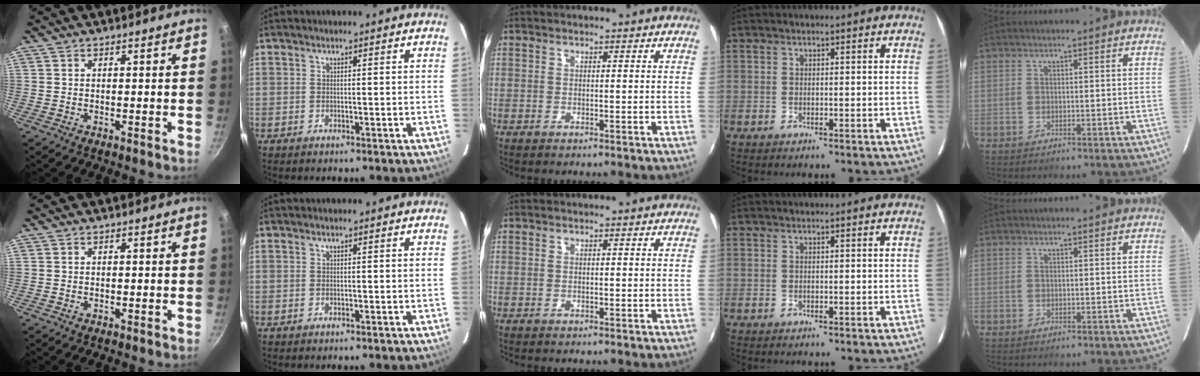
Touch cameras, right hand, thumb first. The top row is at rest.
{}